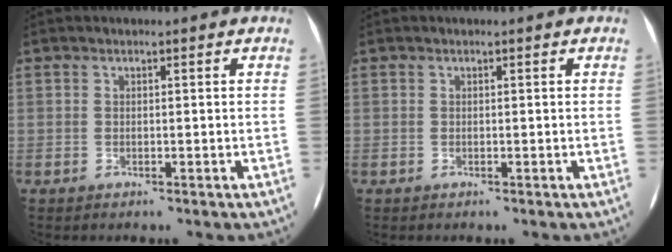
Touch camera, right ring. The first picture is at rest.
{"total": 0.0}